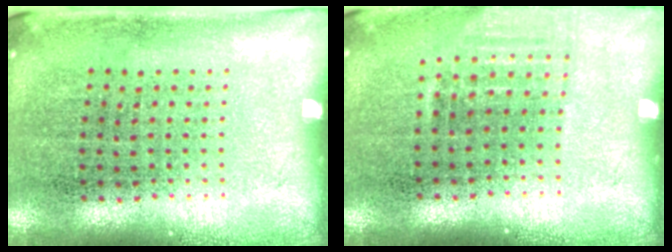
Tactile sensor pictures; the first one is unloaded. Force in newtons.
{"total": 1.0, "press": 0.9, "slide": 0.4}